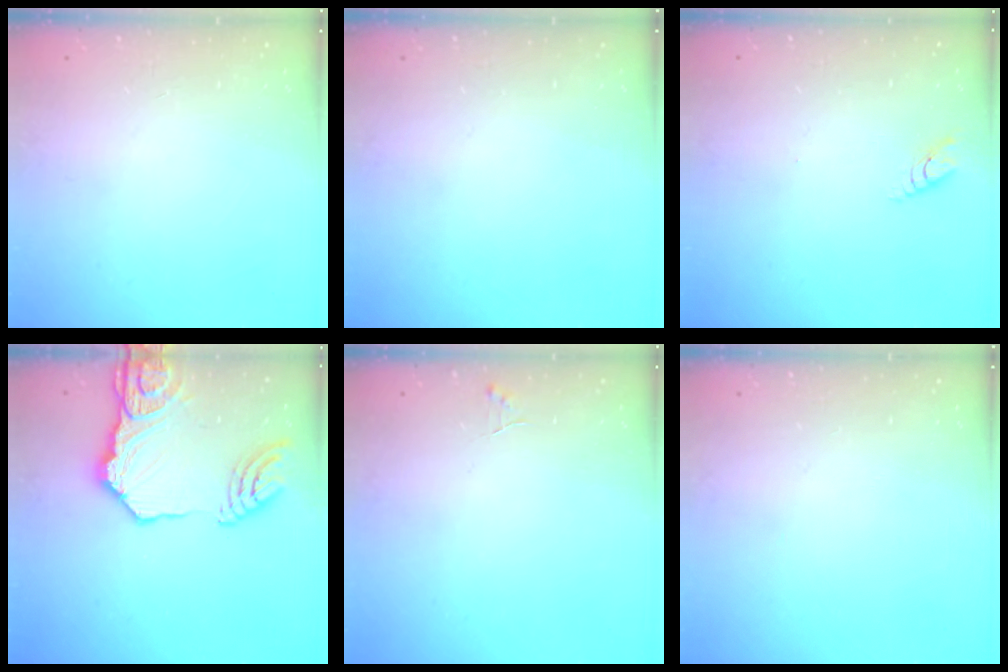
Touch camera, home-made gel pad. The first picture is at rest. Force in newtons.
{"total": 0.0}
{"total": 3.3, "press": 3.3, "slide": 0.3}
{"total": 19.1, "press": 19.0, "slide": 1.3}
{"total": 3.7, "press": 3.7, "slide": 0.4}
{"total": 0.0}